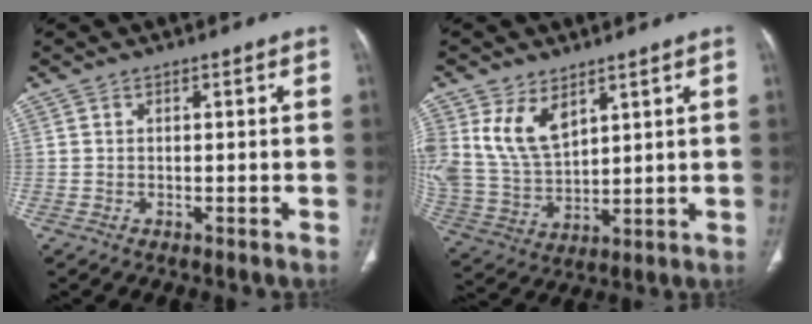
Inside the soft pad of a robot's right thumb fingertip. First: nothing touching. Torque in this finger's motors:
{"motor_torque": [-0.94, 1.87, 1.36, 1.25, 0.39]}